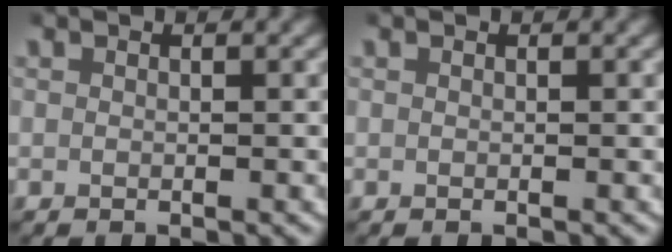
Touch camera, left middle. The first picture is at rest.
{"total": 0.0}